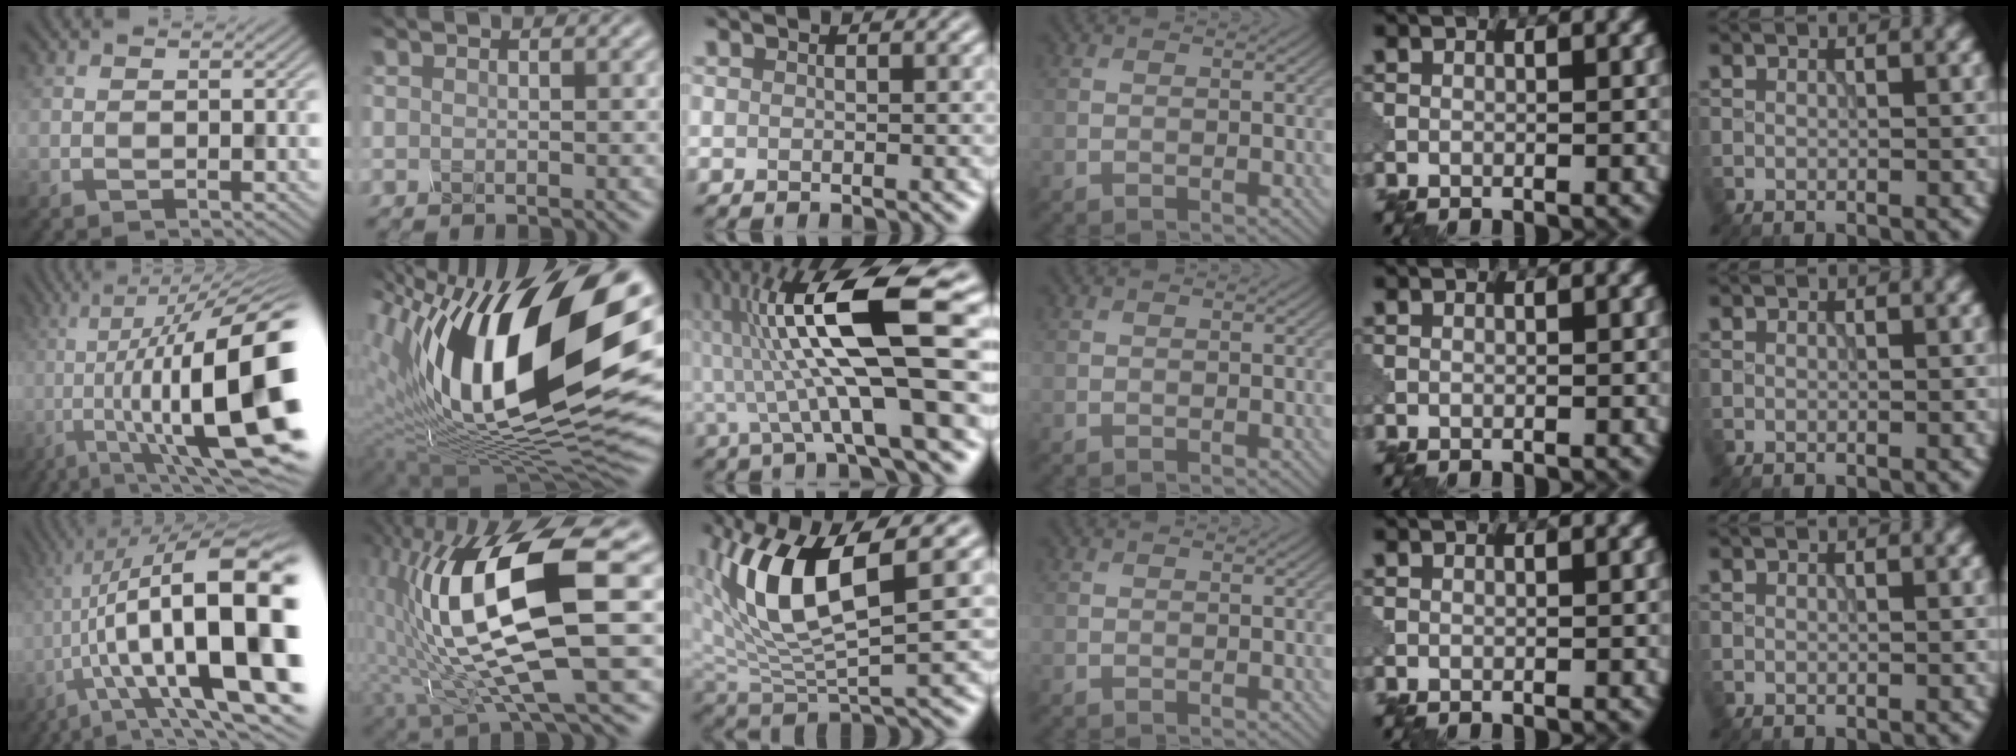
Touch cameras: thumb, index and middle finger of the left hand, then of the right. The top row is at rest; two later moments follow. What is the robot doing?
{"motion": "shake", "object": "plastic piggy bank"}